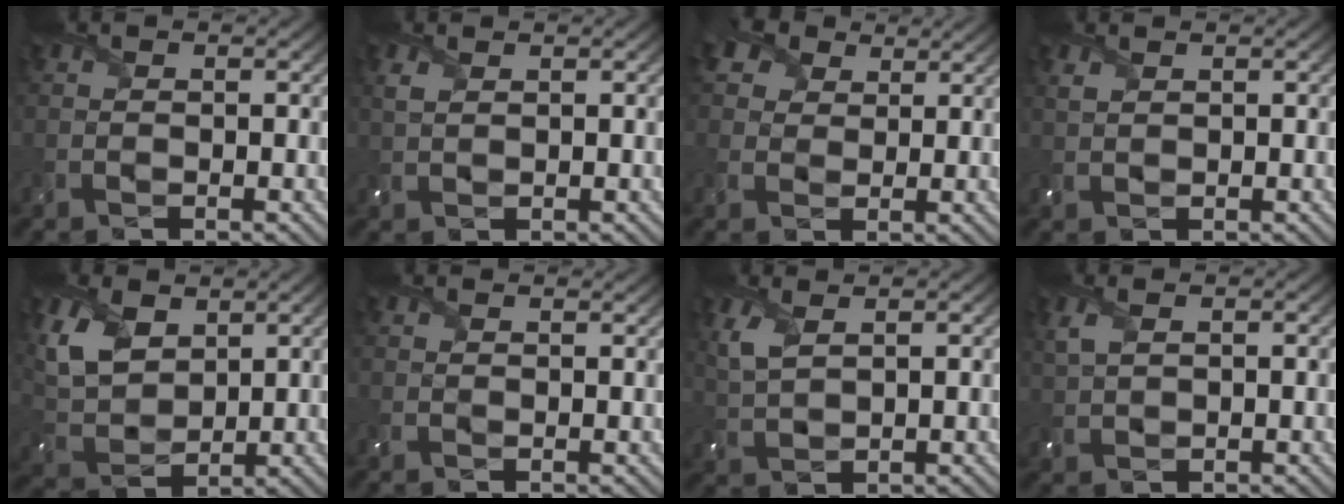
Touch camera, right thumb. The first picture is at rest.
{"total": 1.7, "force": [1.0, 0.8, 1.1], "torque": [-0.035, 0.001, 0.024]}
{"total": 6.5, "force": [4.0, 4.3, 2.7], "torque": [-0.097, 0.015, 0.074]}
{"total": 1.3, "force": [1.0, 0.6, 0.7], "torque": [-0.026, 0.000, 0.024]}
{"total": 8.5, "force": [4.2, 5.2, 5.2], "torque": [-0.148, 0.001, 0.086]}
{"total": 1.3, "force": [1.1, 0.4, 0.6], "torque": [-0.021, 0.001, 0.018]}
{"total": 3.9, "force": [2.2, 1.6, 2.9], "torque": [-0.088, 0.004, 0.051]}
{"total": 2.7, "force": [1.4, 1.2, 2.0], "torque": [-0.062, 0.004, 0.033]}